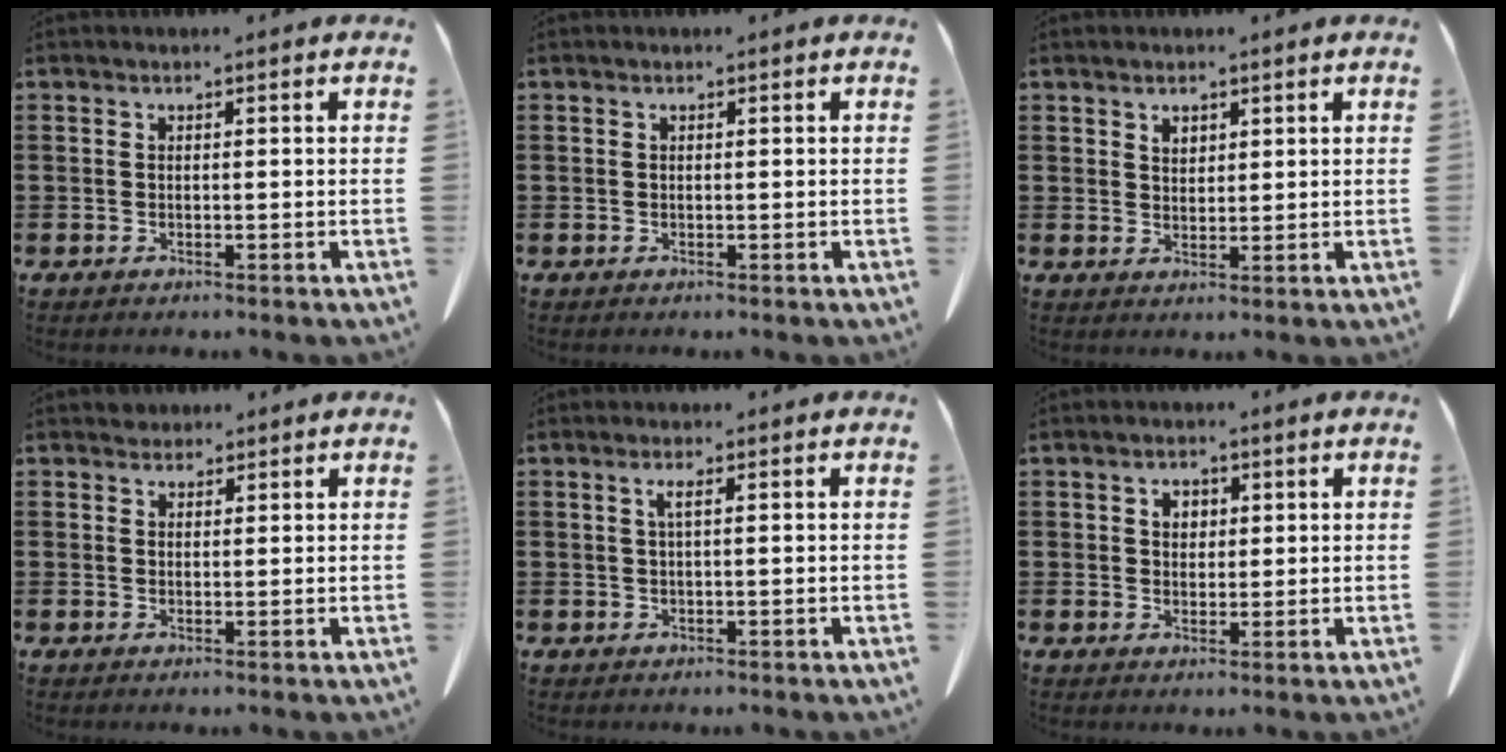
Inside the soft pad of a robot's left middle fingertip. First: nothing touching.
{"total": 0.0}
{"total": 1.8, "force": [1.4, 0.9, 0.5], "torque": [-0.004, -0.002, 0.025]}
{"total": 1.7, "force": [1.5, 0.7, 0.0], "torque": [0.003, 0.000, 0.029]}
{"total": 1.5, "force": [0.4, 0.2, 1.4], "torque": [-0.030, 0.000, 0.006]}
{"total": 2.4, "force": [1.0, 1.9, 1.2], "torque": [-0.022, 0.006, 0.014]}